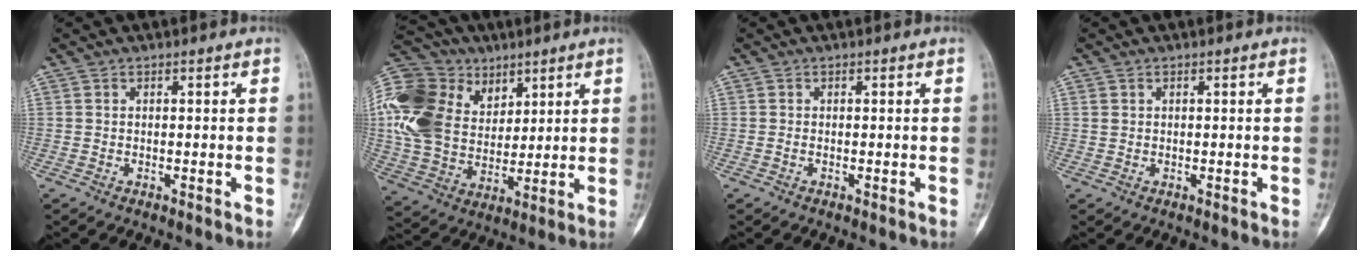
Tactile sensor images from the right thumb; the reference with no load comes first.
{"total": 24.7, "force": [9.0, 17.8, 14.7], "torque": [-0.314, 0.022, 0.172]}
{"total": 0.0}
{"total": 0.8, "force": [0.3, 0.6, 0.4], "torque": [-0.004, 0.005, 0.007]}